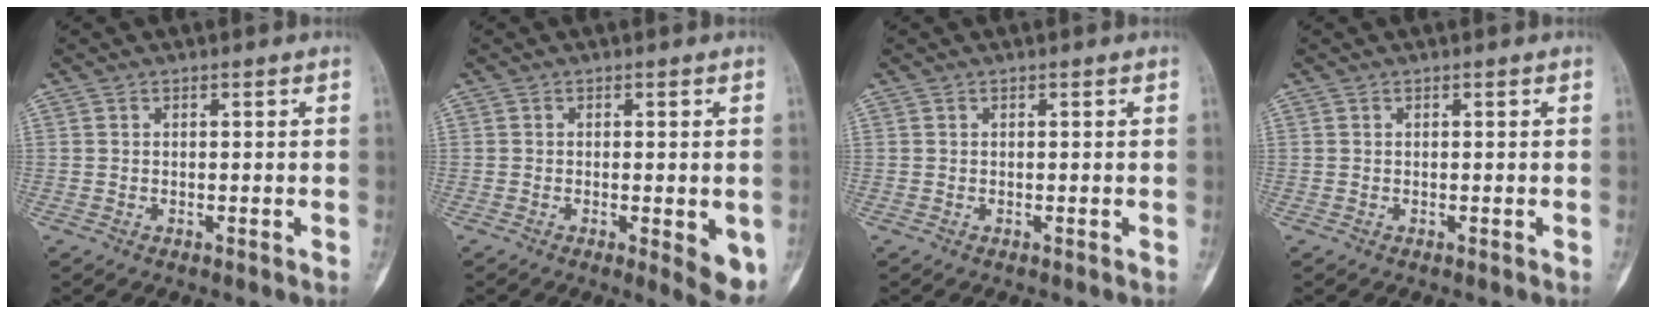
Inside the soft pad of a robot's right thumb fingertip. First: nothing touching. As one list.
[{"total": 6.3, "force": [-1.5, 2.1, 5.7], "torque": [-0.061, -0.014, -0.017]}, {"total": 0.0}, {"total": 0.0}]